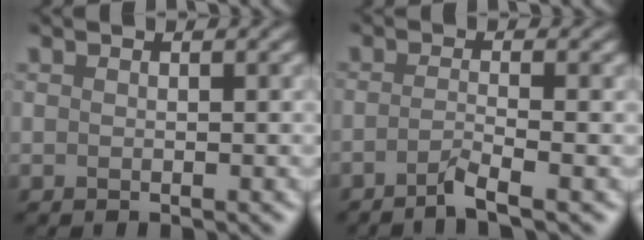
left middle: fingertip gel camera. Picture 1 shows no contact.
{"total": 2.2, "force": [-1.9, -0.8, 0.6], "torque": [-0.023, -0.003, -0.041]}